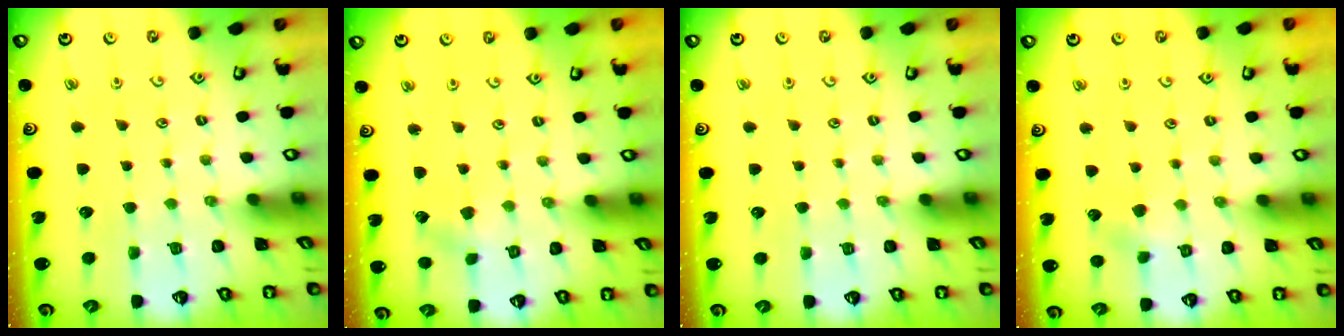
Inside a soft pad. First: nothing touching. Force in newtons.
{"total": 1.6, "press": 1.6, "slide": 0.2}
{"total": 0.0}
{"total": 3.6, "press": 3.5, "slide": 0.9}